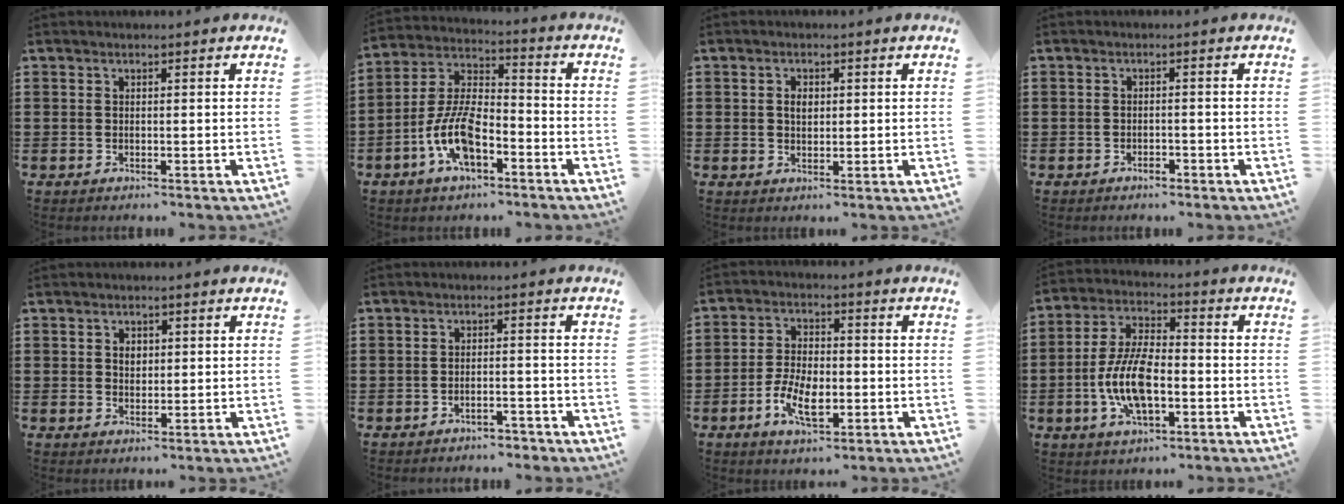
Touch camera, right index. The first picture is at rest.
{"total": 9.9, "force": [-4.7, 4.5, 7.4], "torque": [-0.178, -0.002, -0.092]}
{"total": 2.1, "force": [0.3, 1.3, 1.6], "torque": [-0.035, 0.008, 0.005]}
{"total": 1.4, "force": [-1.3, 0.3, 0.5], "torque": [-0.014, -0.004, -0.025]}
{"total": 1.7, "force": [0.4, 1.3, 1.0], "torque": [-0.022, 0.008, 0.007]}
{"total": 2.4, "force": [-2.4, 0.3, 0.5], "torque": [-0.015, 0.001, -0.049]}
{"total": 7.0, "force": [-2.5, 3.5, 5.5], "torque": [-0.121, 0.000, -0.049]}
{"total": 9.9, "force": [-2.6, 4.3, 8.6], "torque": [-0.200, -0.008, -0.053]}